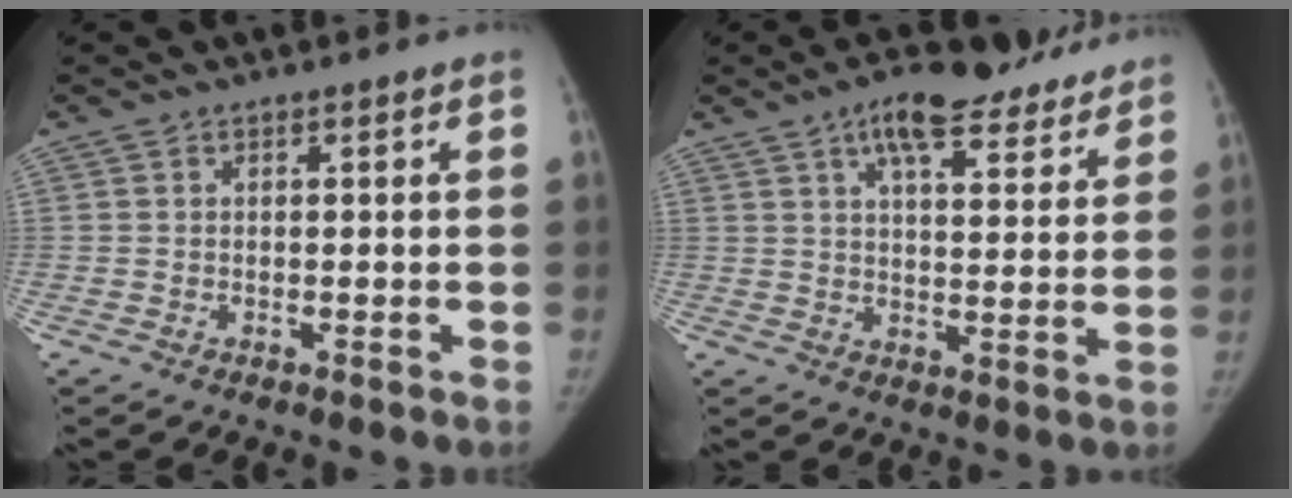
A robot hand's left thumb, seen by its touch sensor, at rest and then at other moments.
{"total": 14.8, "force": [10.7, 5.3, 8.8], "torque": [-0.091, -0.032, 0.153]}